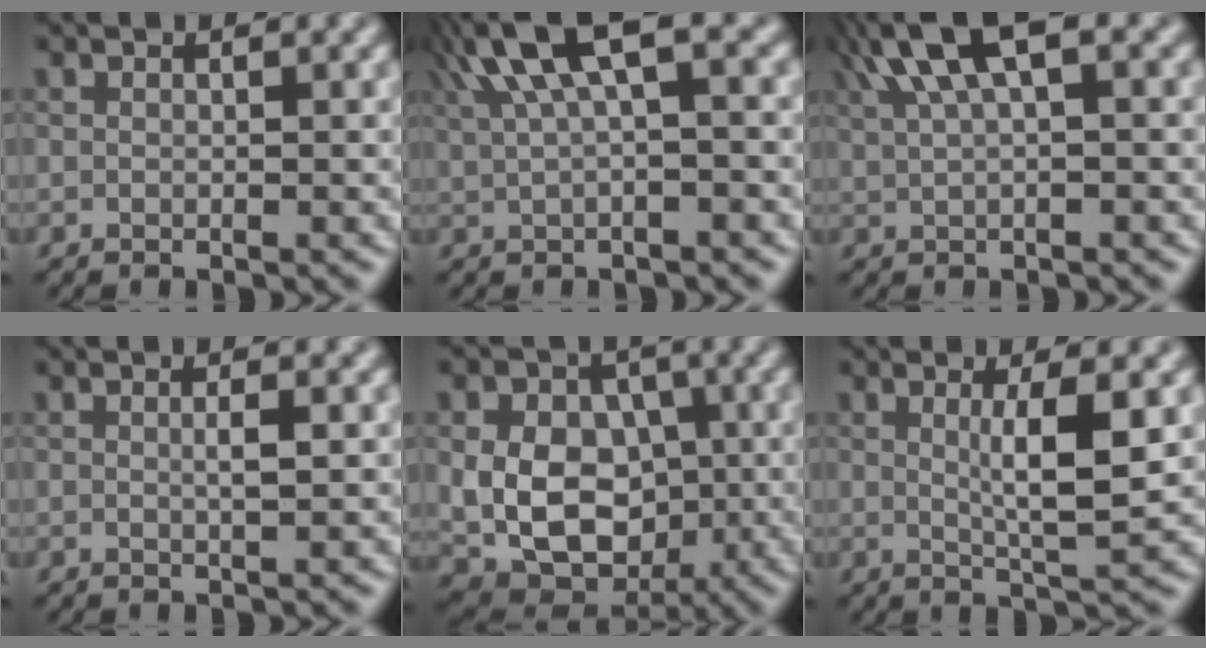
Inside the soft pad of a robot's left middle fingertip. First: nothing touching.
{"total": 6.5, "force": [2.9, 1.9, 5.5], "torque": [-0.107, 0.021, 0.053]}
{"total": 6.4, "force": [3.4, 1.8, 5.1], "torque": [-0.099, 0.022, 0.064]}
{"total": 1.4, "force": [0.1, 0.3, 1.4], "torque": [-0.023, 0.004, 0.000]}
{"total": 10.7, "force": [-0.5, 8.3, 6.7], "torque": [-0.088, 0.007, -0.020]}
{"total": 4.7, "force": [0.7, 0.8, 4.5], "torque": [-0.074, -0.003, 0.013]}